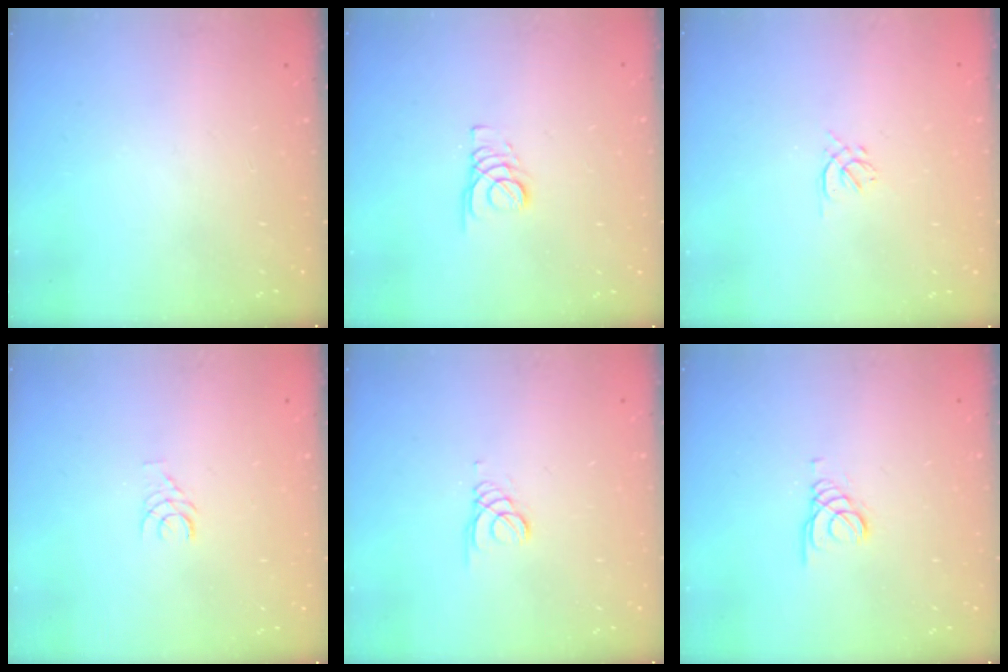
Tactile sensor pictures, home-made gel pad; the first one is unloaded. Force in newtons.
{"total": 1.8, "press": 1.7, "slide": 0.1}
{"total": 1.6, "press": 1.5, "slide": 0.6}
{"total": 3.6, "press": 3.6, "slide": 0.4}
{"total": 1.5, "press": 1.5, "slide": 0.1}
{"total": 1.3, "press": 1.3, "slide": 0.1}